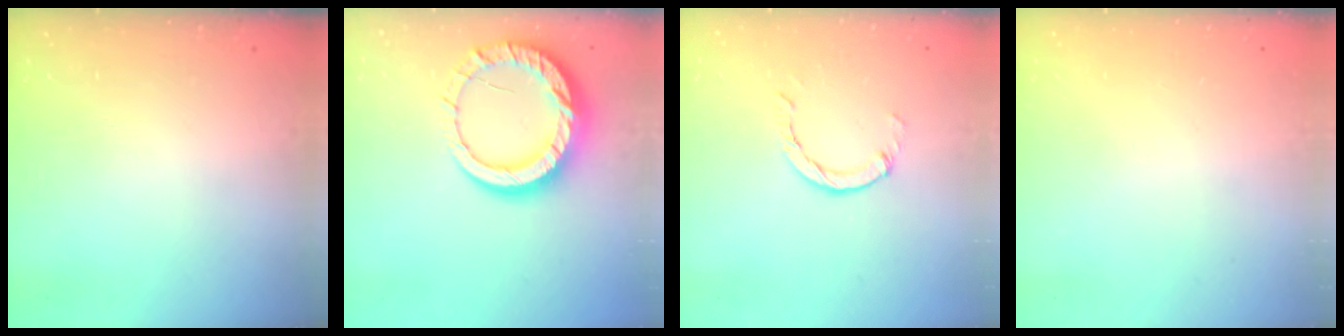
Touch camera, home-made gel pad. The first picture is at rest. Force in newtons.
{"total": 16.0, "press": 15.9, "slide": 1.4}
{"total": 2.9, "press": 2.9, "slide": 0.4}
{"total": 2.2, "press": 2.2, "slide": 0.1}